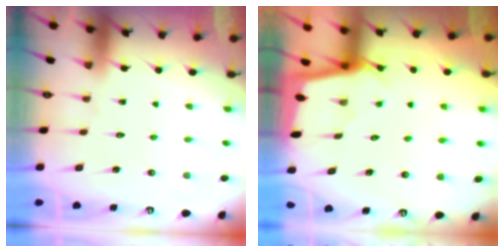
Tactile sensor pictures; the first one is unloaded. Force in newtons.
{"total": 1.7, "press": 1.6, "slide": 0.2}